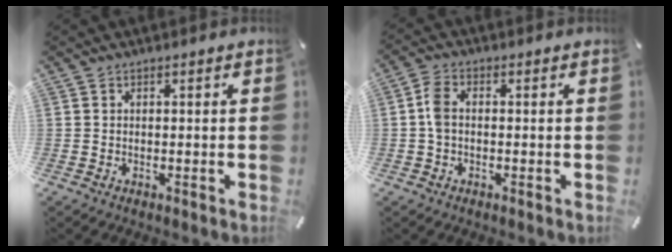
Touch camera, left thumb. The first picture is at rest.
{"total": 3.9, "force": [-0.1, 2.5, 3.0], "torque": [-0.064, 0.005, -0.002]}